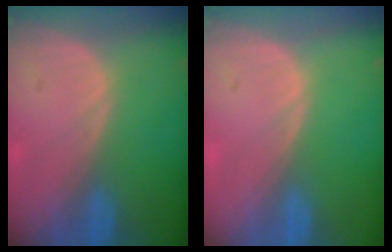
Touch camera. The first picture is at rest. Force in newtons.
{"total": 0.0}